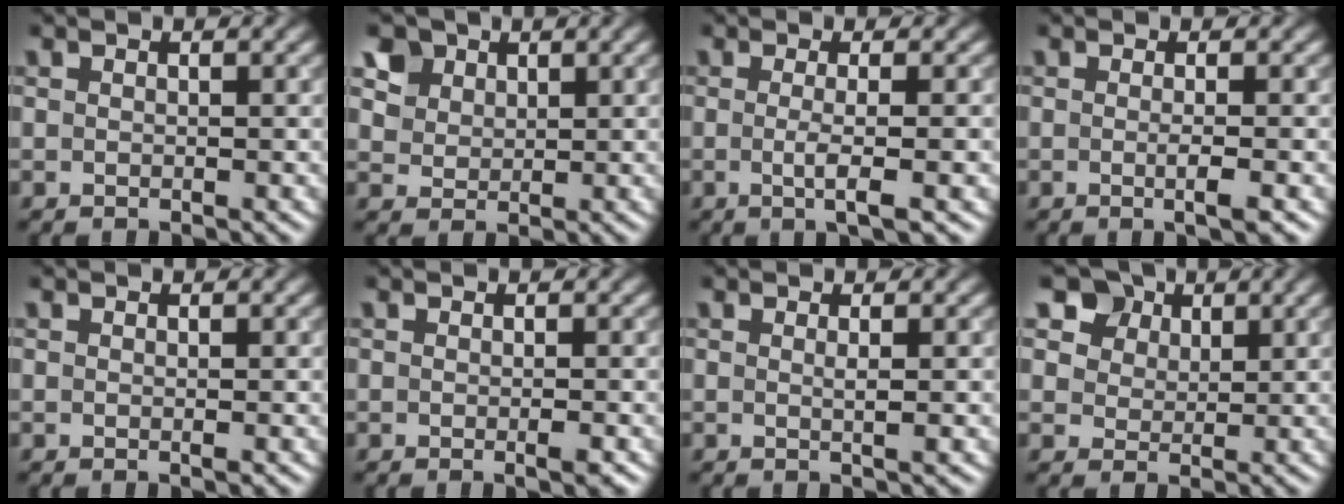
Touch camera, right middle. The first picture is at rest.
{"total": 5.4, "force": [3.3, 3.8, 2.1], "torque": [-0.068, -0.002, 0.064]}
{"total": 3.7, "force": [-0.5, 0.9, 3.6], "torque": [-0.053, -0.008, -0.010]}
{"total": 2.3, "force": [-0.3, 0.6, 2.2], "torque": [-0.026, -0.005, -0.010]}
{"total": 0.6, "force": [0.0, 0.1, 0.6], "torque": [-0.009, -0.001, -0.001]}
{"total": 1.3, "force": [-0.3, 0.2, 1.2], "torque": [-0.014, -0.002, -0.007]}
{"total": 1.3, "force": [0.2, 0.3, 1.3], "torque": [-0.016, 0.002, -0.002]}
{"total": 6.2, "force": [3.7, 4.4, 2.2], "torque": [-0.068, -0.004, 0.068]}